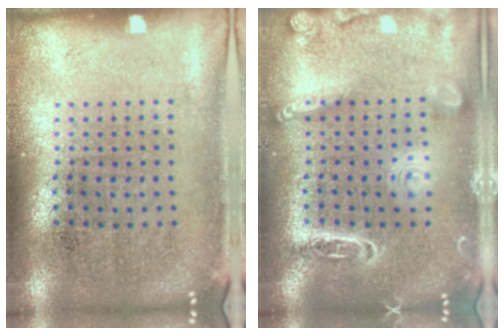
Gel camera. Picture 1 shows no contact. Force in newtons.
{"total": 1.8, "press": 1.8, "slide": 0.1}